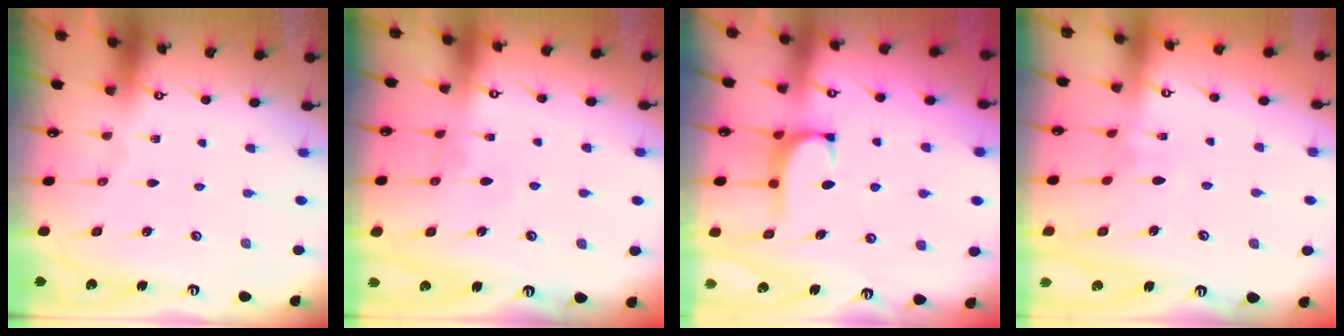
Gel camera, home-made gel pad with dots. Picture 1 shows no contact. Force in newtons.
{"total": 1.1, "press": 1.0, "slide": 0.2}
{"total": 1.1, "press": 0.8, "slide": 0.8}
{"total": 3.0, "press": 3.0, "slide": 0.4}